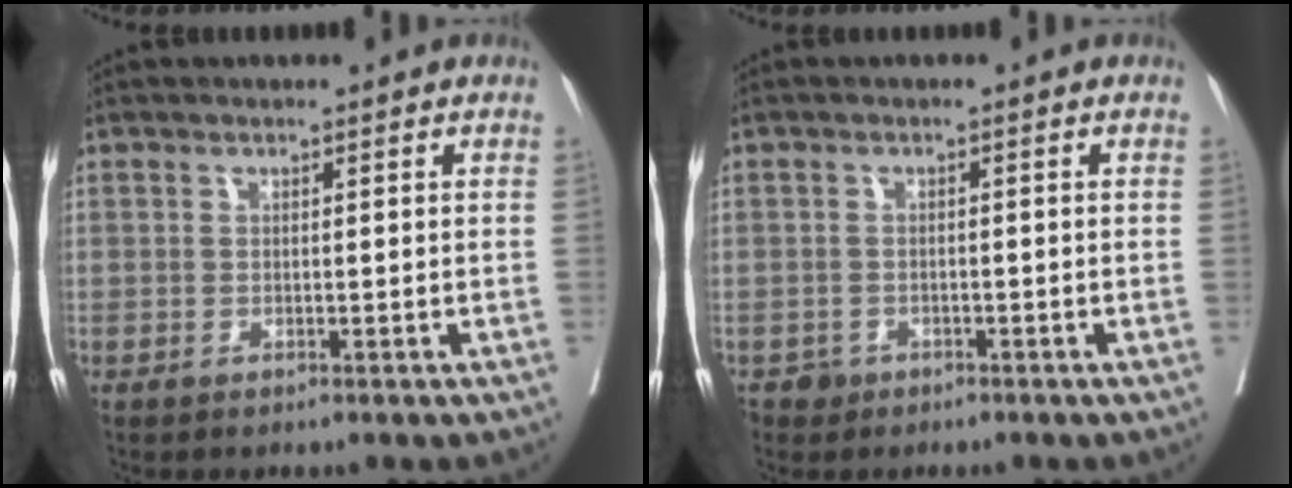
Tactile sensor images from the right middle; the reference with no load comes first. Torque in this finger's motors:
{"motor_torque": [-0.17, -0.06, -0.07, -0.02]}